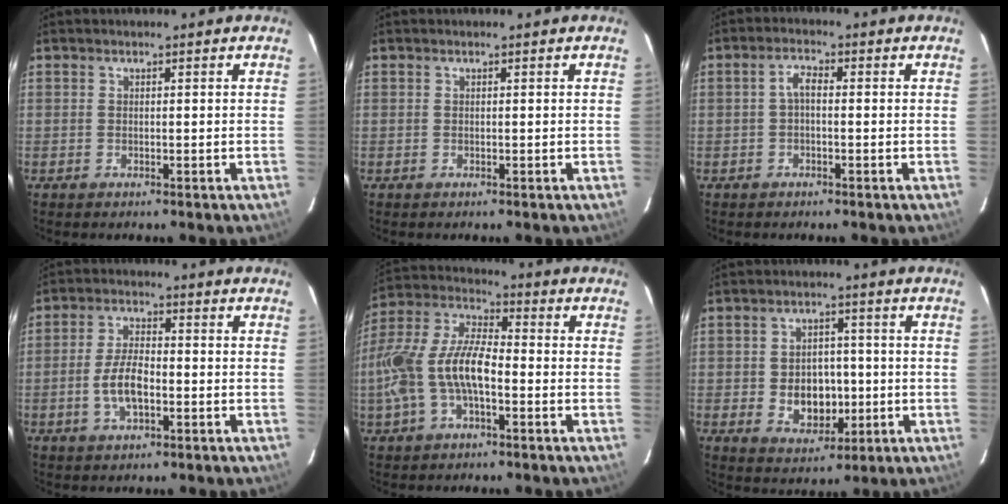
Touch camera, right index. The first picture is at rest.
{"total": 0.0}
{"total": 2.2, "force": [-0.3, 1.0, 2.0], "torque": [-0.042, 0.009, -0.006]}
{"total": 6.8, "force": [-2.0, 2.8, 5.8], "torque": [-0.118, 0.001, -0.037]}
{"total": 14.9, "force": [-3.7, 6.6, 12.9], "torque": [-0.269, 0.008, -0.072]}
{"total": 8.2, "force": [-1.2, 6.3, 5.1], "torque": [-0.101, 0.004, -0.004]}